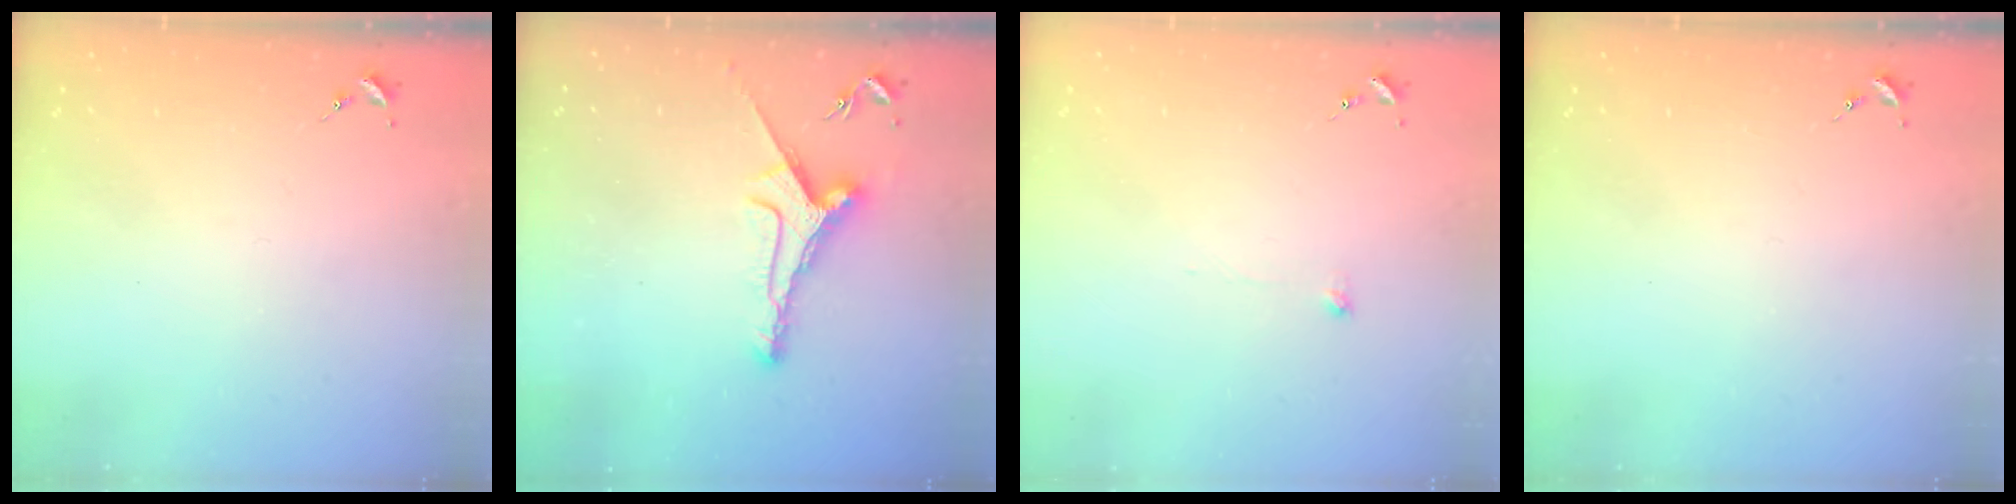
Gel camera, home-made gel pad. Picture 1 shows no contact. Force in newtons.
{"total": 8.5, "press": 8.5, "slide": 0.5}
{"total": 5.5, "press": 5.5, "slide": 0.3}
{"total": 0.0}